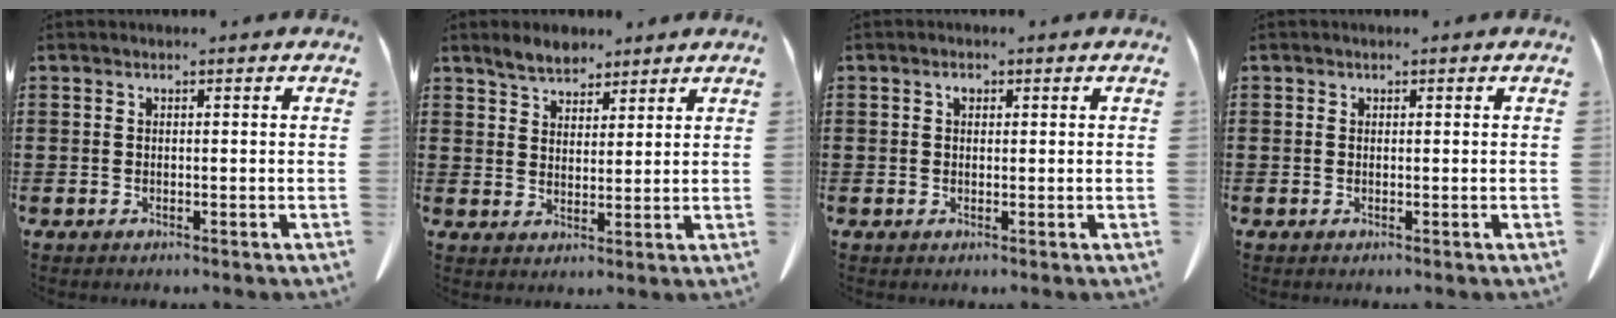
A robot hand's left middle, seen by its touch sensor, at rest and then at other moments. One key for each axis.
{"total": 4.5, "fx": 3.9, "fy": 2.0, "fz": 1.0, "tx": -0.033, "ty": 0.000, "tz": 0.074}
{"total": 1.2, "fx": 0.5, "fy": 0.8, "fz": 0.9, "tx": -0.011, "ty": 0.003, "tz": 0.006}
{"total": 0.0}